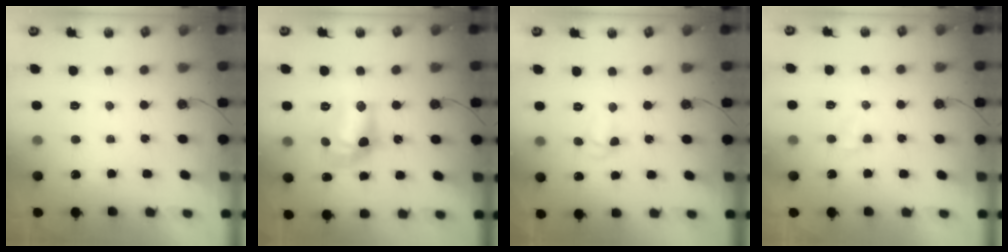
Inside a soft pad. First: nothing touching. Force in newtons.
{"total": 13.7, "press": 13.7, "slide": 0.8}
{"total": 3.5, "press": 3.3, "slide": 1.1}
{"total": 2.6, "press": 2.6, "slide": 0.3}